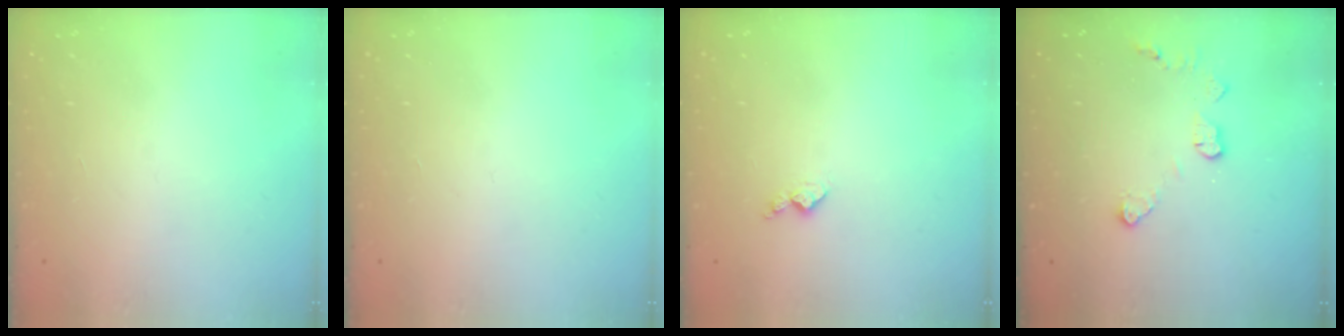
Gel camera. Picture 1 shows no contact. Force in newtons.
{"total": 0.0}
{"total": 5.5, "press": 5.4, "slide": 0.6}
{"total": 5.1, "press": 5.1, "slide": 0.2}